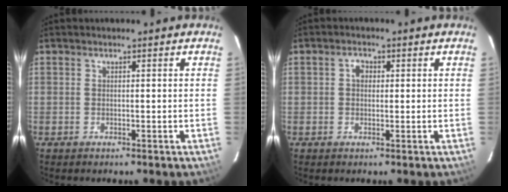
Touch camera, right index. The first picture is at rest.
{"total": 1.9, "force": [0.3, 1.6, 1.0], "torque": [-0.016, 0.008, 0.003]}